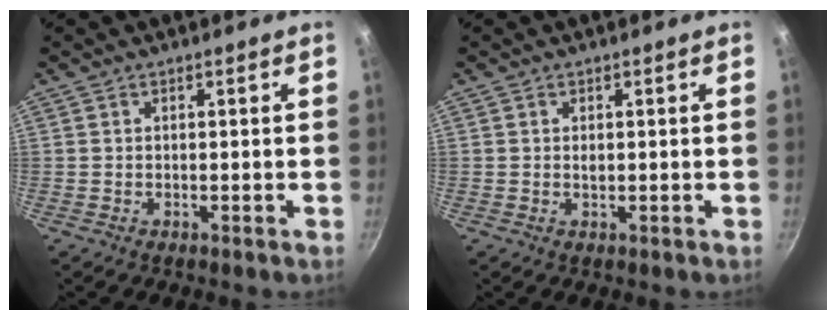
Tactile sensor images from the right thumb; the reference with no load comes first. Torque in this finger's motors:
{"motor_torque": [0.19, 0.00, 0.29, -0.09, 0.01]}